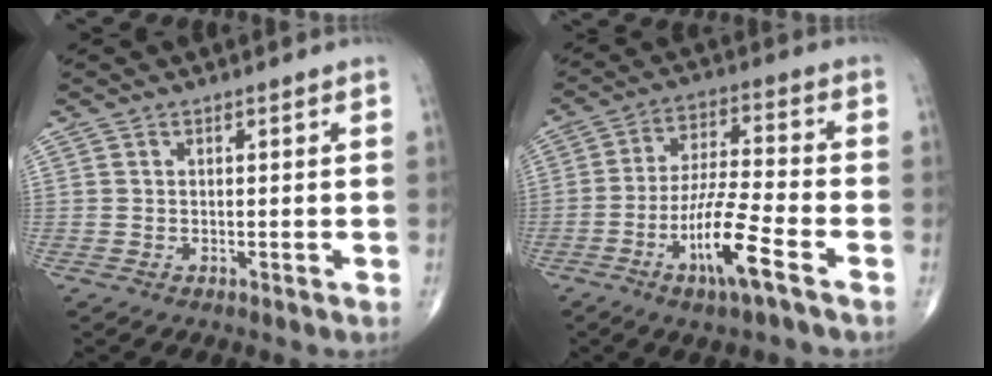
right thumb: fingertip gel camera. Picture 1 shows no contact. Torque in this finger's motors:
{"motor_torque": [2.80, 2.21, 1.73, -1.01, 0.53]}